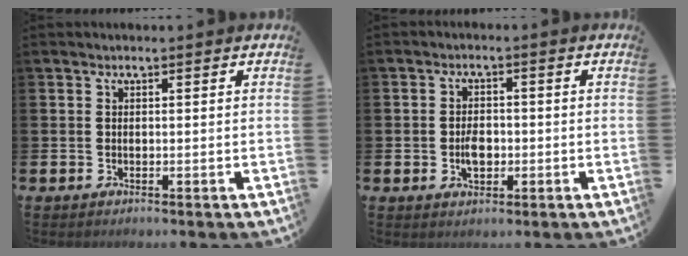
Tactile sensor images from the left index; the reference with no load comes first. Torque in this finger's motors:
{"motor_torque": [0.70, 0.33, 0.09, 0.09]}